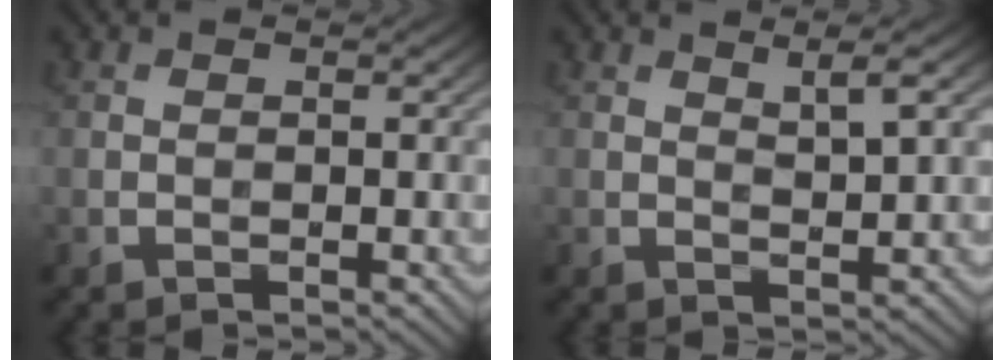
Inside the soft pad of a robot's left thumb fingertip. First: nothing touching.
{"total": 3.1, "force": [1.8, 0.4, 2.5], "torque": [-0.045, -0.001, 0.034]}